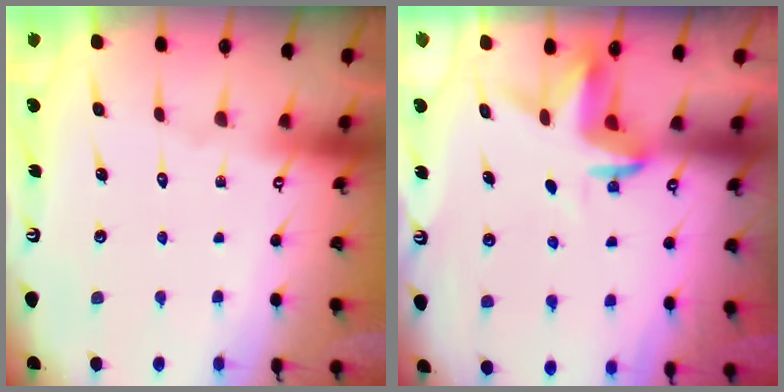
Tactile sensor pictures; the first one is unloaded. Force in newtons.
{"total": 3.6, "press": 3.6, "slide": 0.2}